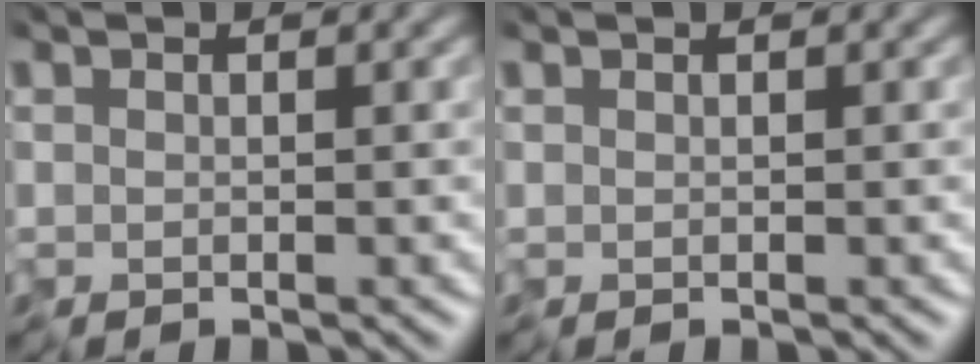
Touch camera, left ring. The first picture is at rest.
{"total": 0.0}